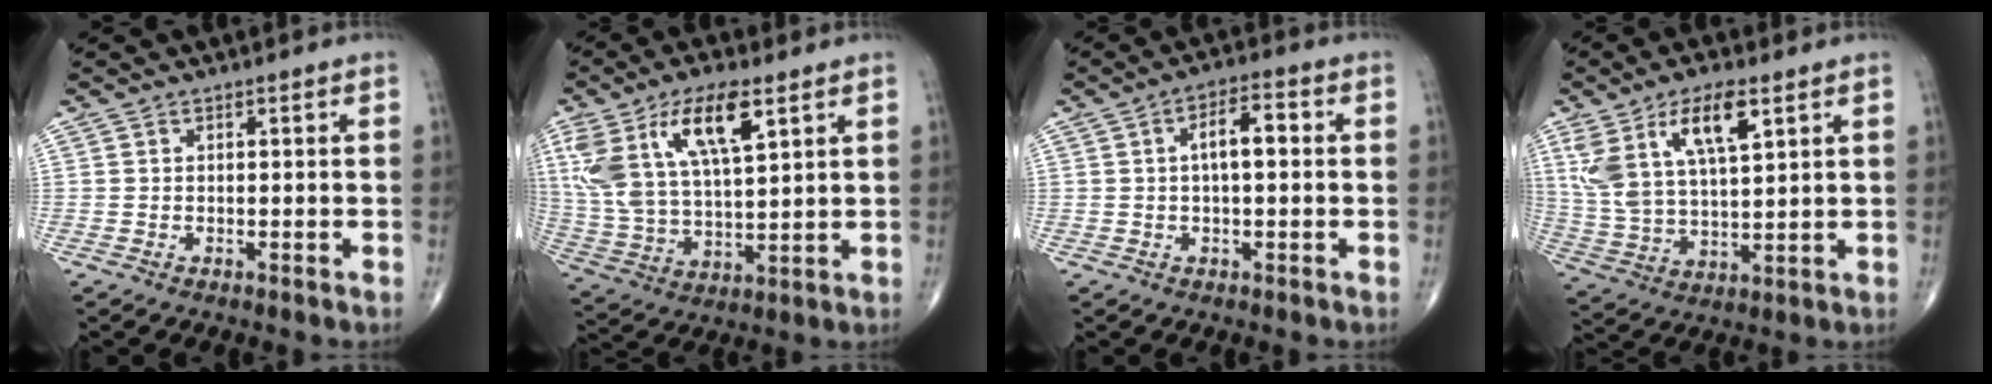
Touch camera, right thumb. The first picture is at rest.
{"total": 17.9, "force": [8.0, 7.3, 14.3], "torque": [-0.281, -0.015, 0.154]}
{"total": 6.2, "force": [0.8, 2.5, 5.6], "torque": [-0.087, 0.016, 0.005]}
{"total": 14.3, "force": [6.7, 5.7, 11.3], "torque": [-0.218, -0.015, 0.132]}